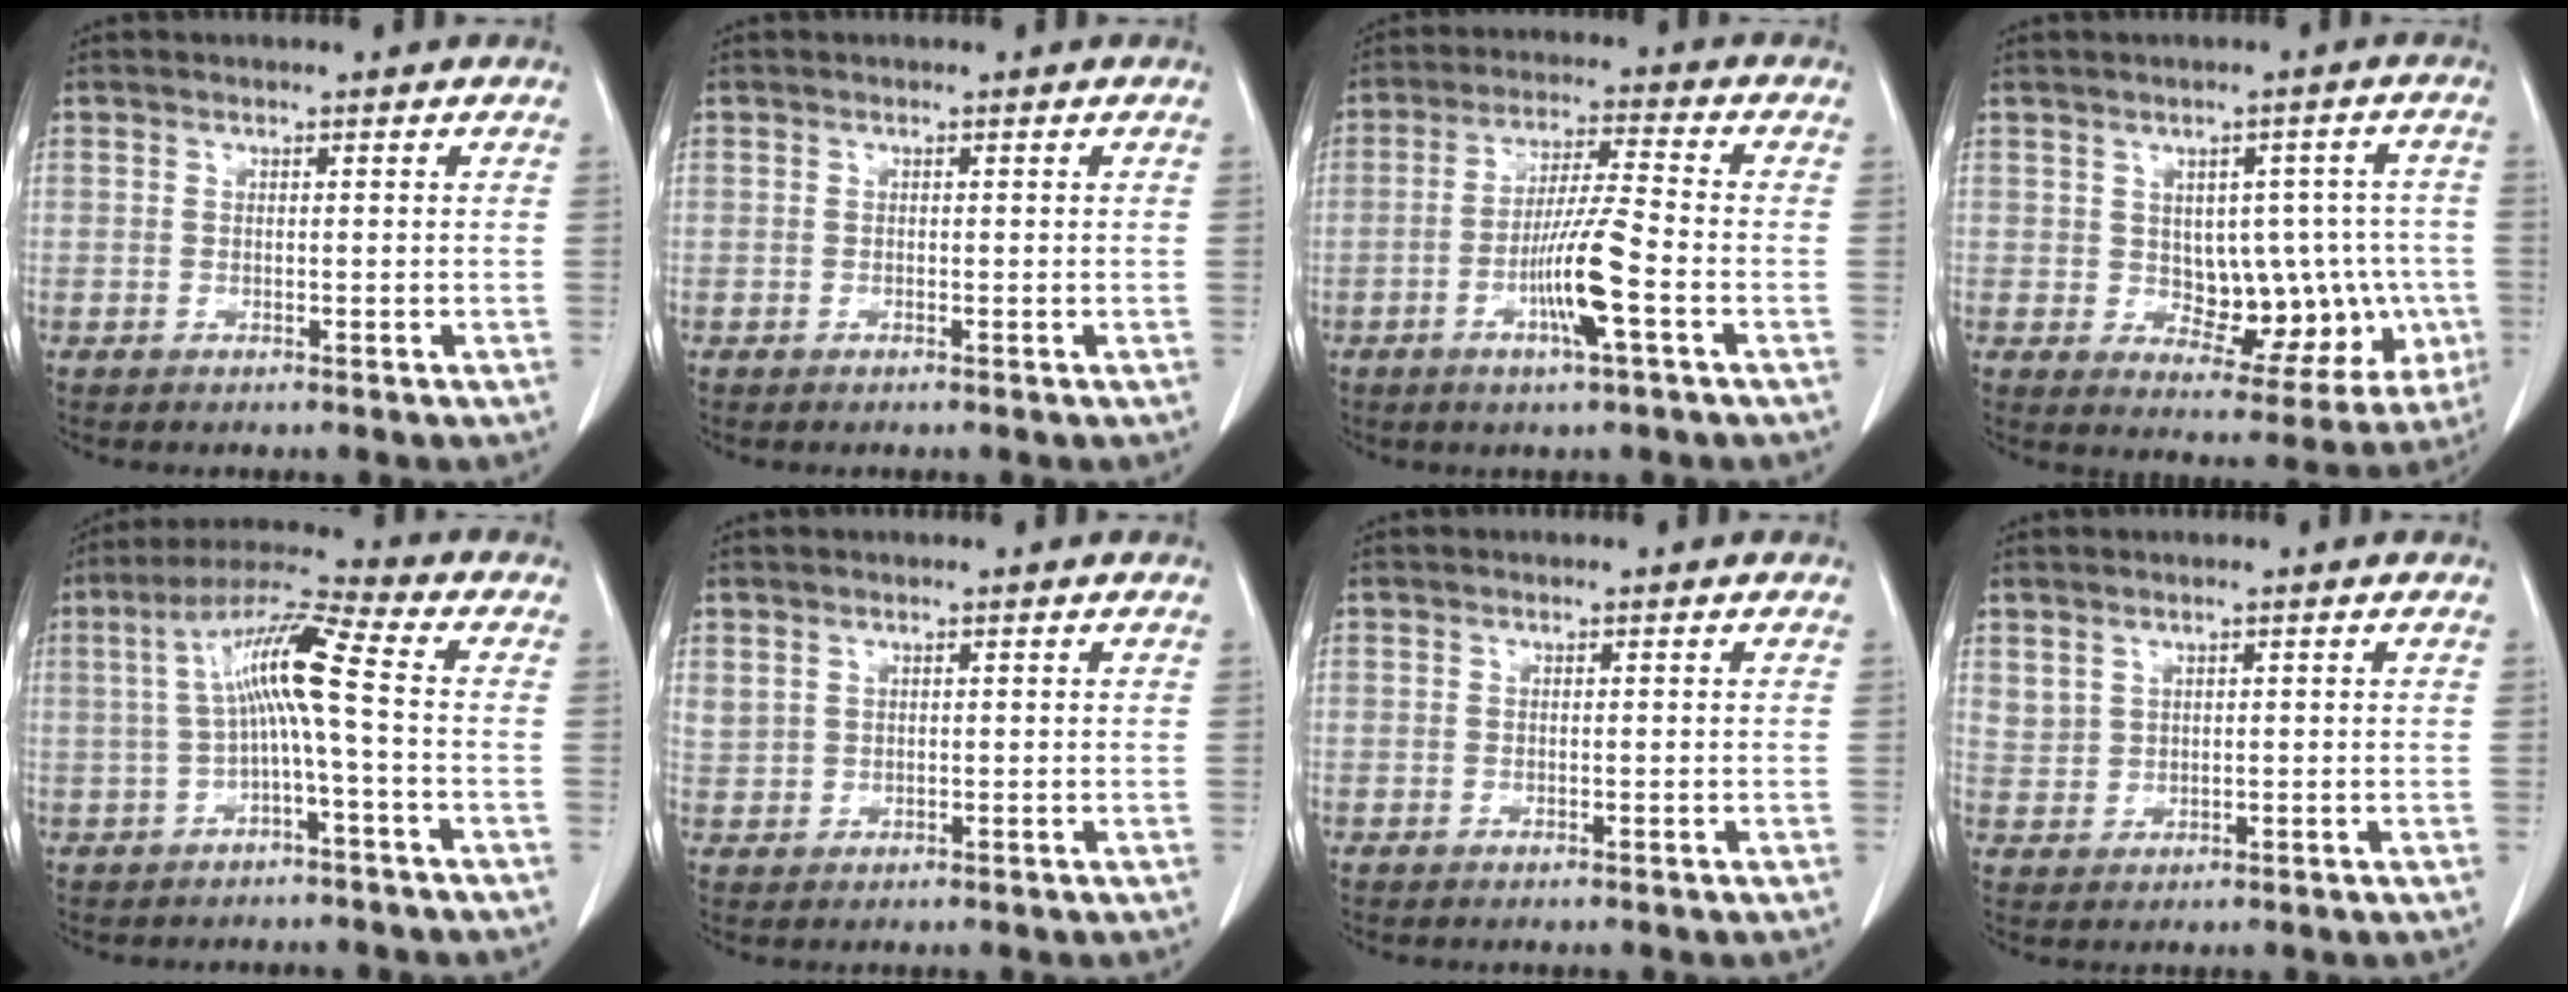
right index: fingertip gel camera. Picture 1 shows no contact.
{"total": 0.0}
{"total": 9.1, "force": [-3.1, -0.1, 8.5], "torque": [-0.161, -0.006, -0.060]}
{"total": 11.6, "force": [-1.0, 6.8, 9.3], "torque": [-0.102, 0.028, 0.011]}
{"total": 9.0, "force": [-0.3, -0.3, 9.0], "torque": [-0.167, 0.028, -0.008]}
{"total": 2.0, "force": [1.4, 1.3, 0.6], "torque": [-0.013, 0.008, 0.035]}
{"total": 0.0}
{"total": 2.4, "force": [1.6, 1.6, 0.5], "torque": [-0.003, -0.001, 0.037]}